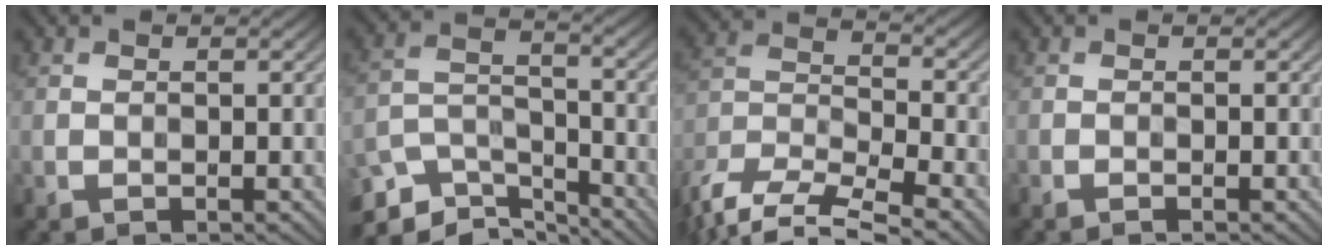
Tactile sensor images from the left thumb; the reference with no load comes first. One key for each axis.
{"total": 9.2, "fx": -7.1, "fy": 3.8, "fz": 4.3, "tx": -0.087, "ty": -0.014, "tz": -0.138}
{"total": 13.2, "fx": -10.8, "fy": 3.8, "fz": 6.6, "tx": -0.150, "ty": -0.020, "tz": -0.186}
{"total": 0.6, "fx": -0.5, "fy": 0.0, "fz": 0.3, "tx": -0.005, "ty": -0.001, "tz": -0.011}